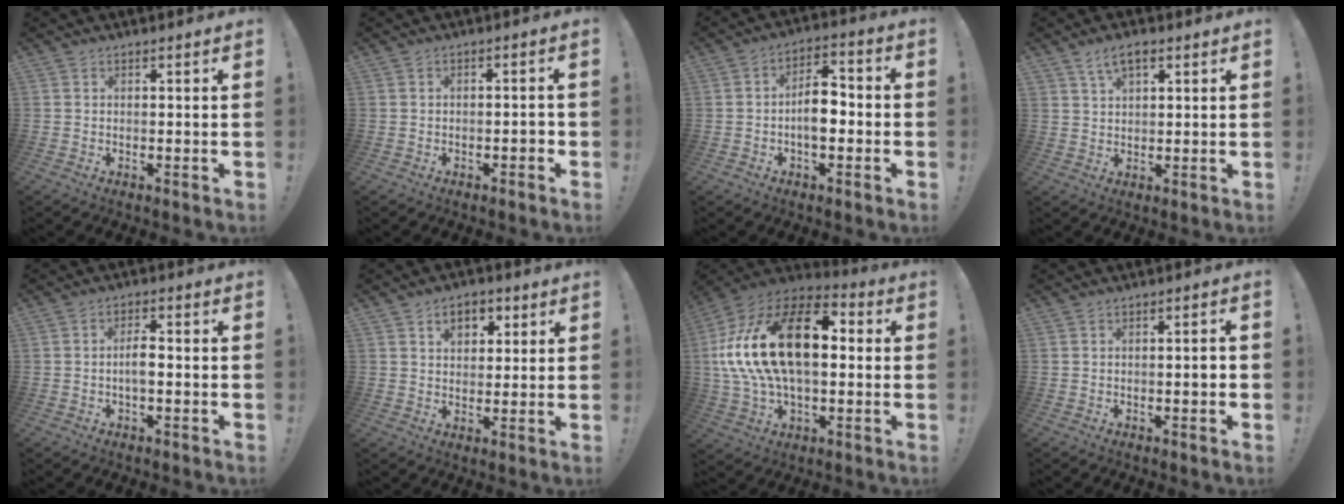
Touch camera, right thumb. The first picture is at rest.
{"total": 2.3, "force": [-1.3, 0.9, 1.7], "torque": [-0.028, 0.005, -0.022]}
{"total": 9.6, "force": [-1.7, 5.8, 7.4], "torque": [-0.114, 0.015, -0.031]}
{"total": 5.3, "force": [3.0, 2.6, 3.5], "torque": [-0.064, -0.004, 0.056]}
{"total": 2.2, "force": [-0.6, 1.5, 1.6], "torque": [-0.021, 0.005, -0.013]}
{"total": 6.8, "force": [2.8, 5.0, 3.6], "torque": [-0.053, 0.000, 0.052]}
{"total": 27.1, "force": [4.0, 15.0, 22.3], "torque": [-0.426, -0.005, 0.071]}
{"total": 2.4, "force": [-0.7, 0.3, 2.2], "torque": [-0.037, 0.005, -0.013]}